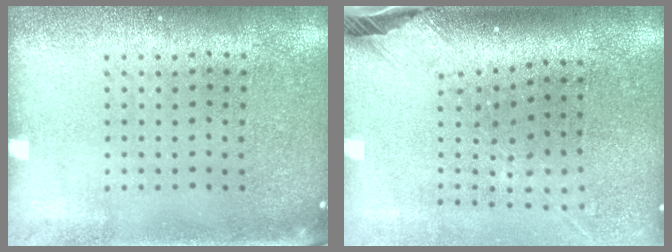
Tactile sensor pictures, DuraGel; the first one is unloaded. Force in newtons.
{"total": 2.6, "press": 1.8, "slide": 1.8}